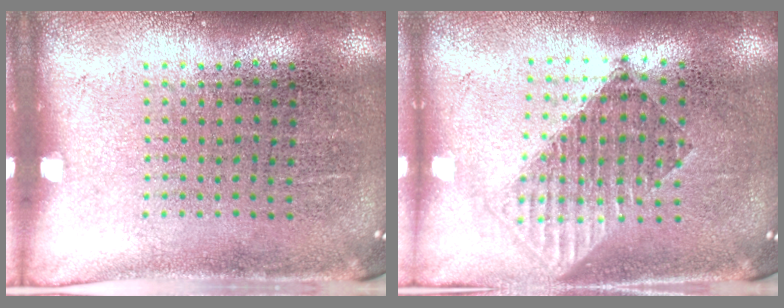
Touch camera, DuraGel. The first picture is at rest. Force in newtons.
{"total": 1.6, "press": 1.4, "slide": 0.7}